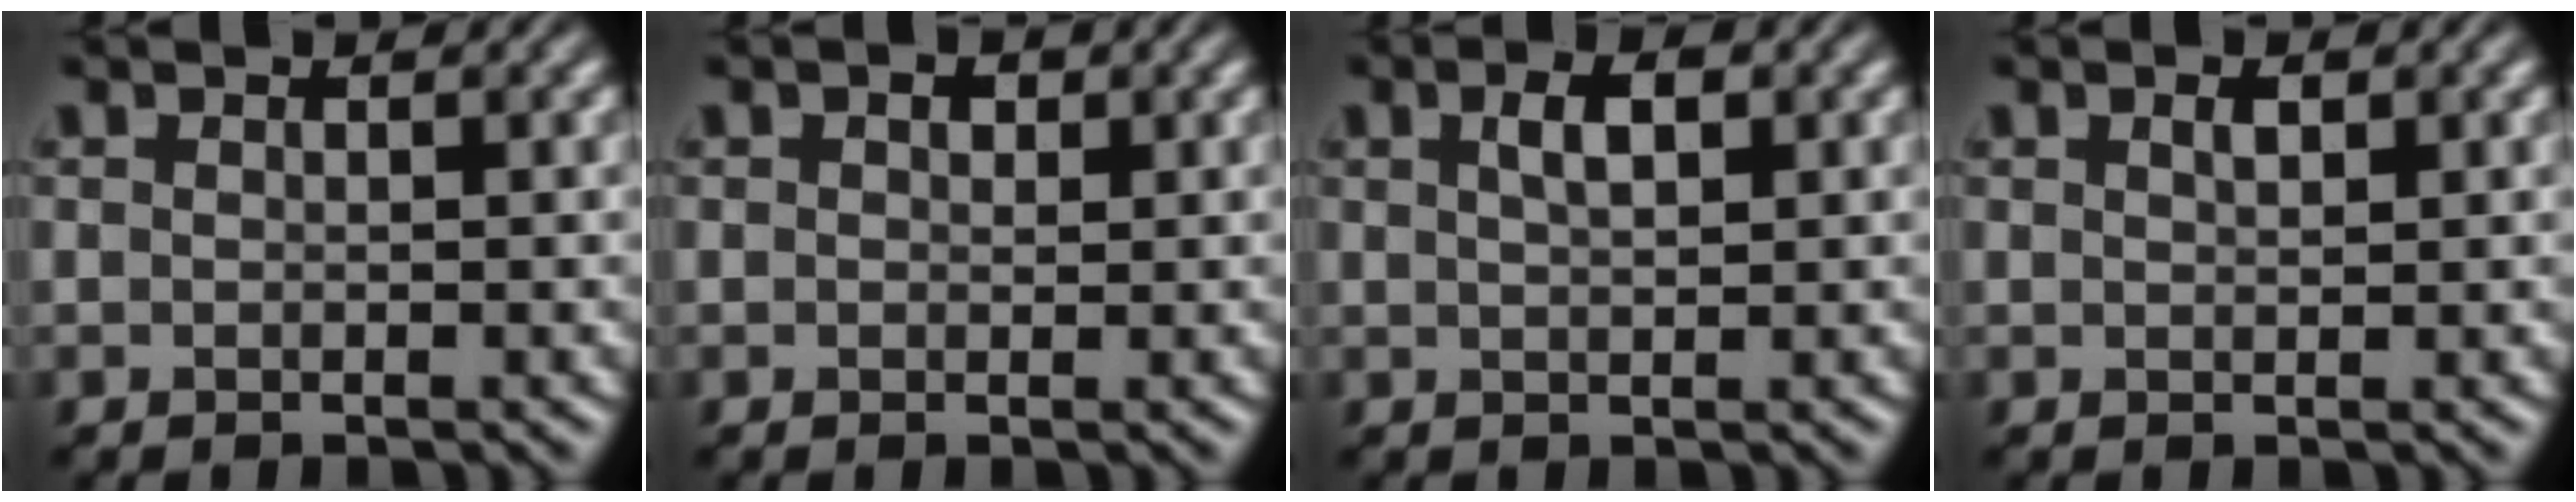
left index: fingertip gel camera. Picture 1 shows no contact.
{"total": 1.1, "force": [0.4, 0.8, 0.7], "torque": [-0.010, 0.001, 0.006]}
{"total": 2.3, "force": [0.9, 1.0, 1.9], "torque": [-0.035, 0.005, 0.017]}
{"total": 0.9, "force": [0.5, 0.4, 0.7], "torque": [-0.015, 0.000, 0.011]}